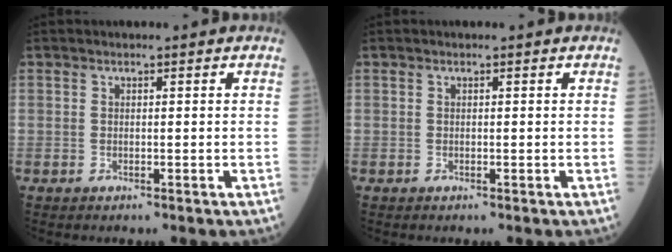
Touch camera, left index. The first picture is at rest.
{"total": 0.0}